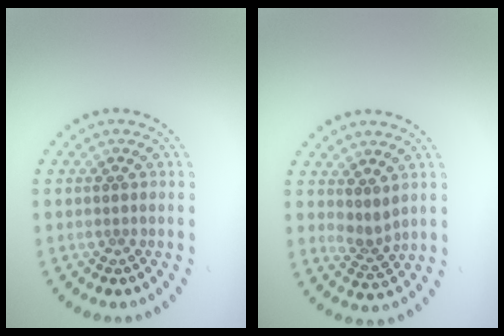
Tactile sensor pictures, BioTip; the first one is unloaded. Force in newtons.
{"total": 1.8, "press": 1.4, "slide": 1.1}